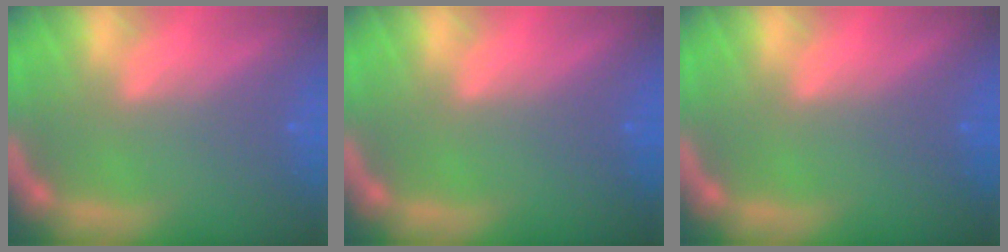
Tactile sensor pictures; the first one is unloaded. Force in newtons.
{"total": 0.0}
{"total": 0.0}